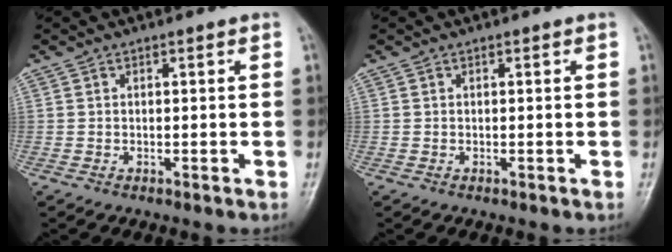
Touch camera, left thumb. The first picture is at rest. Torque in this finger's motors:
{"motor_torque": [0.03, 0.01, -0.02, -0.11, 0.00]}